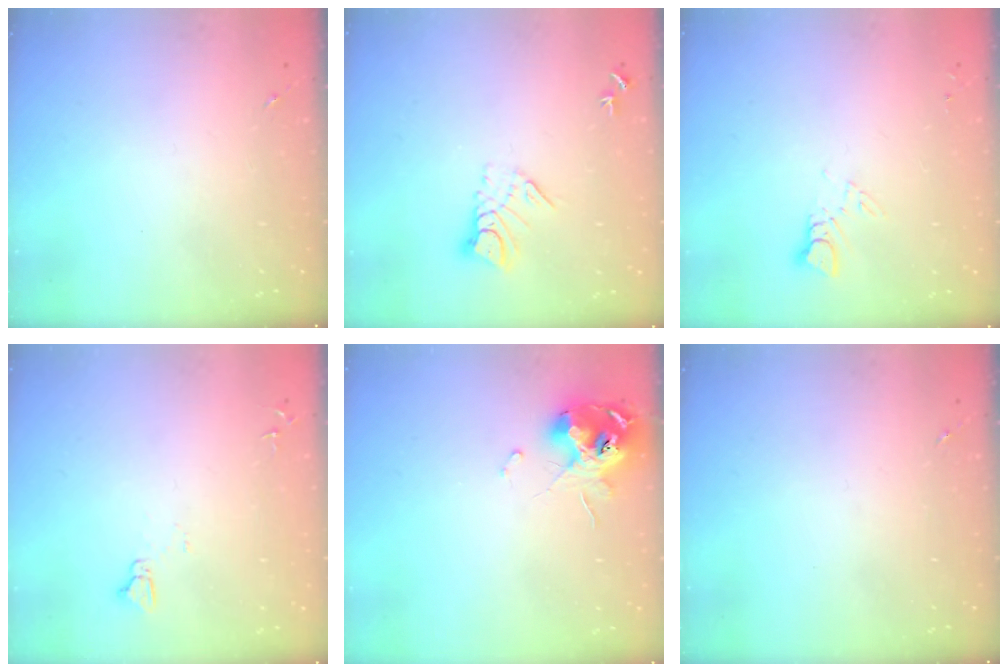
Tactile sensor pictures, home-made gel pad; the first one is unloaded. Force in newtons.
{"total": 8.3, "press": 8.3, "slide": 0.8}
{"total": 3.1, "press": 3.0, "slide": 0.3}
{"total": 3.6, "press": 3.6, "slide": 0.4}
{"total": 11.4, "press": 11.3, "slide": 1.0}
{"total": 0.0}